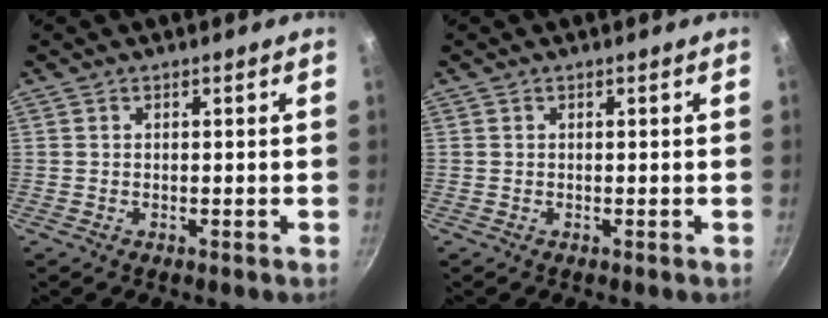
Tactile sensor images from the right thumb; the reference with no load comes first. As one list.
[{"total": 0.0}]